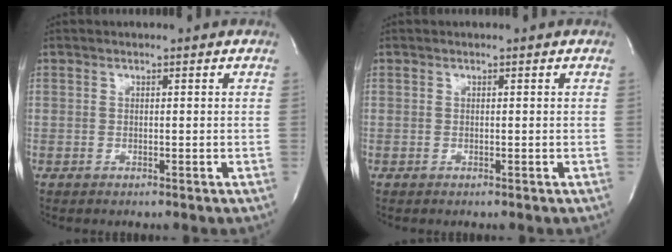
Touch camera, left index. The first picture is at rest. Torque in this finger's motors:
{"motor_torque": [0.00, 0.00, 0.00, 0.00]}